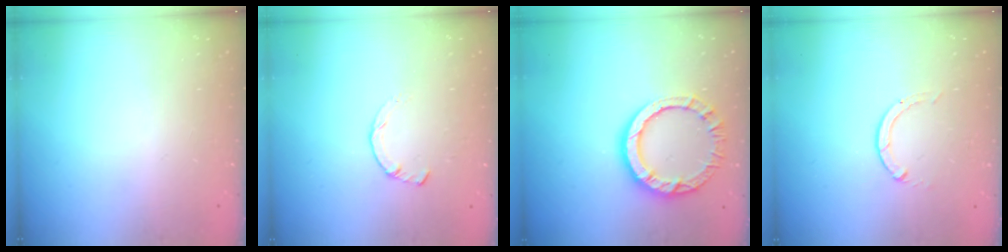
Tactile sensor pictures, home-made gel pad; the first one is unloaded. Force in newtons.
{"total": 2.3, "press": 2.3, "slide": 0.1}
{"total": 11.5, "press": 11.5, "slide": 0.8}
{"total": 0.0}